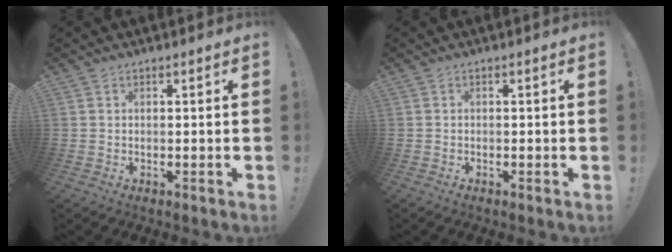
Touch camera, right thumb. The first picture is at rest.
{"total": 0.5, "force": [-0.5, 0.1, 0.0], "torque": [0.001, -0.002, -0.009]}